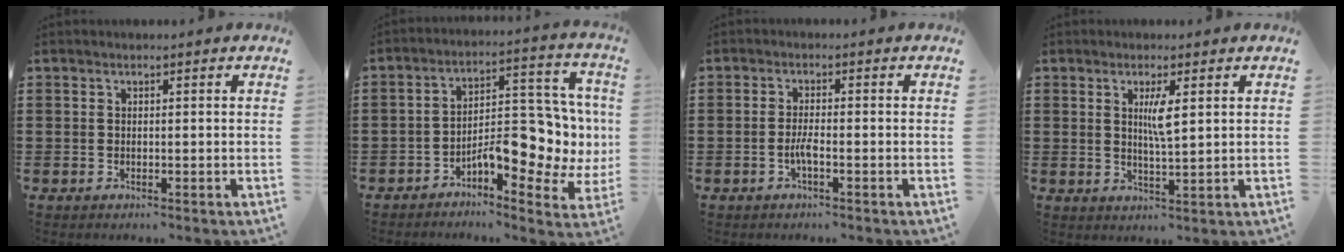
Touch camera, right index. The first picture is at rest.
{"total": 9.1, "force": [-2.5, 4.5, 7.5], "torque": [-0.101, -0.011, -0.047]}
{"total": 2.5, "force": [-1.1, 0.2, 2.2], "torque": [-0.048, -0.006, -0.022]}
{"total": 3.5, "force": [1.1, 0.5, 3.2], "torque": [-0.067, 0.003, 0.015]}